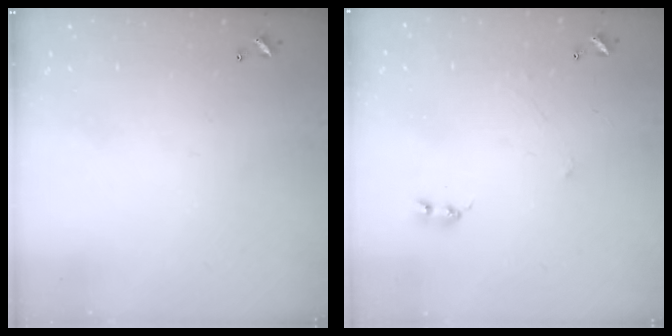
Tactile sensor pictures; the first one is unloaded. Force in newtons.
{"total": 0.9, "press": 0.8, "slide": 0.3}